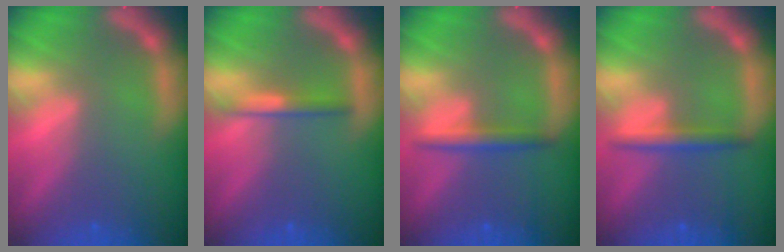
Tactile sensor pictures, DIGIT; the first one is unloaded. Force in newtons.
{"total": 2.0}
{"total": 2.4}
{"total": 2.4}